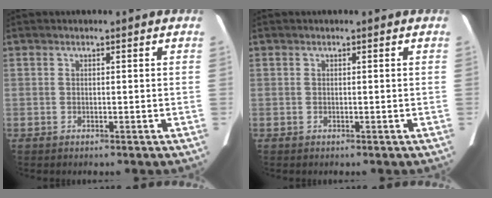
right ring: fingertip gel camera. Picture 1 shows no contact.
{"total": 0.0}